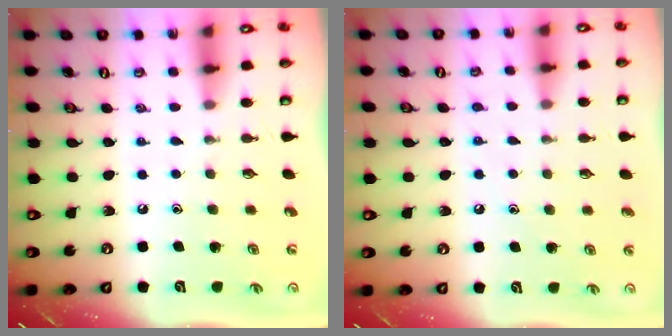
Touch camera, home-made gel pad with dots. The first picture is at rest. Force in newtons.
{"total": 4.5, "press": 4.4, "slide": 0.4}